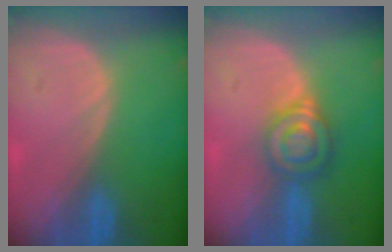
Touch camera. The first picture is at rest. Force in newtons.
{"total": 6.6, "press": 5.7, "slide": 3.3}